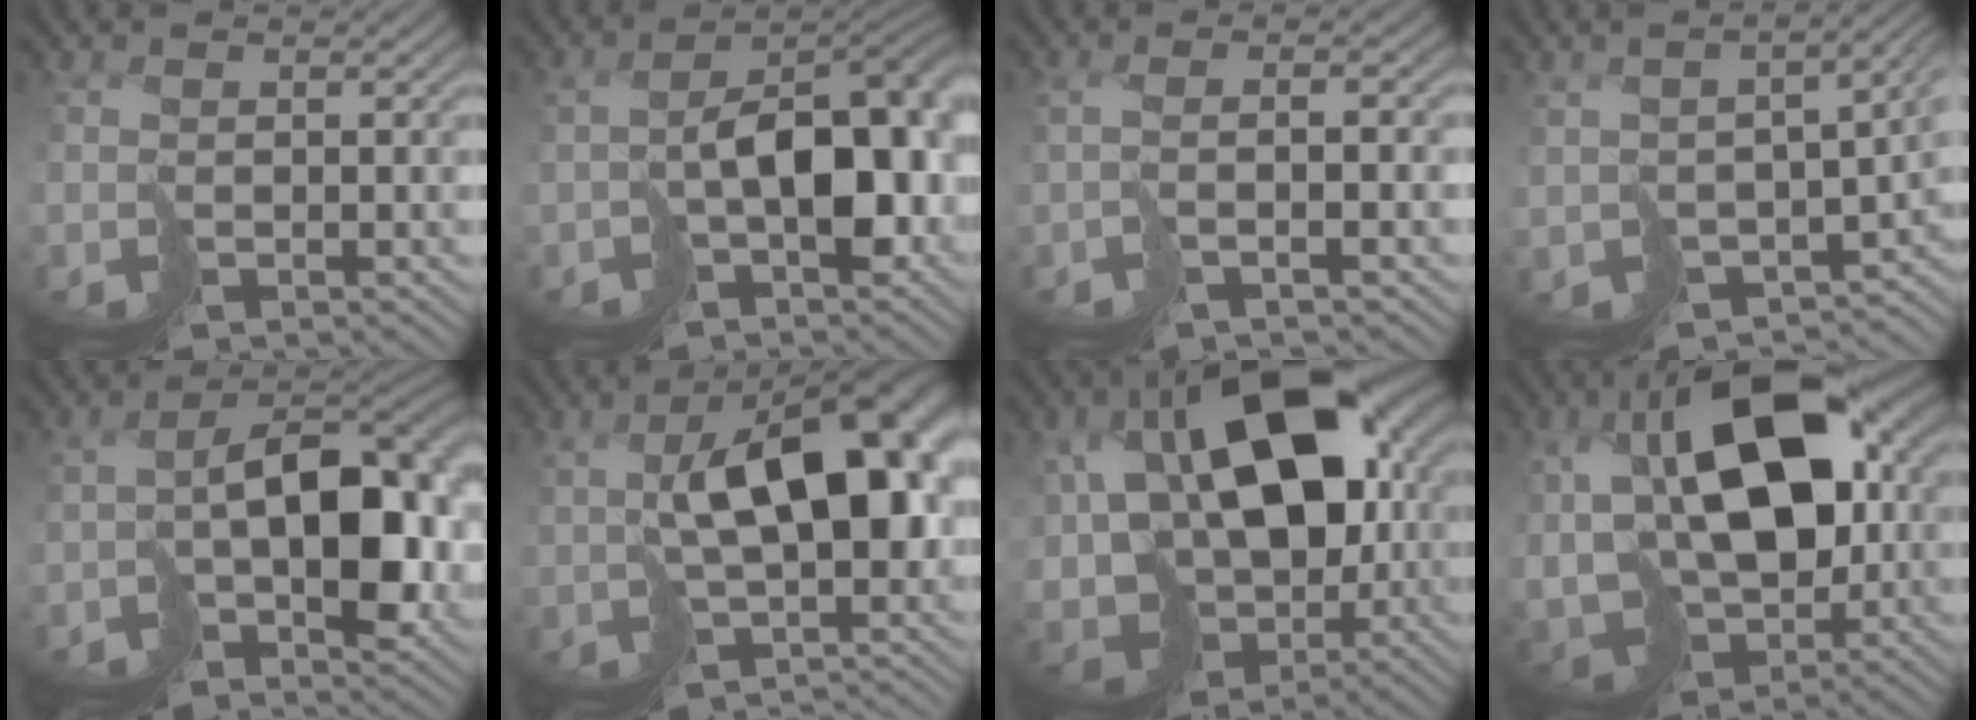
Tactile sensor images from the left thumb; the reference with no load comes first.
{"total": 12.6, "force": [-2.5, 6.8, 10.2], "torque": [-0.144, -0.015, -0.024]}
{"total": 2.8, "force": [-0.4, -0.4, 2.7], "torque": [-0.052, 0.002, -0.007]}
{"total": 8.9, "force": [-2.2, 4.8, 7.2], "torque": [-0.129, -0.042, -0.001]}
{"total": 11.0, "force": [-1.9, 6.2, 8.9], "torque": [-0.128, -0.008, -0.018]}
{"total": 13.5, "force": [0.5, 6.6, 11.8], "torque": [-0.187, -0.006, 0.030]}
{"total": 20.2, "force": [-0.9, 12.1, 16.2], "torque": [-0.334, -0.014, 0.014]}
{"total": 18.3, "force": [2.2, 11.4, 14.1], "torque": [-0.291, -0.009, 0.058]}